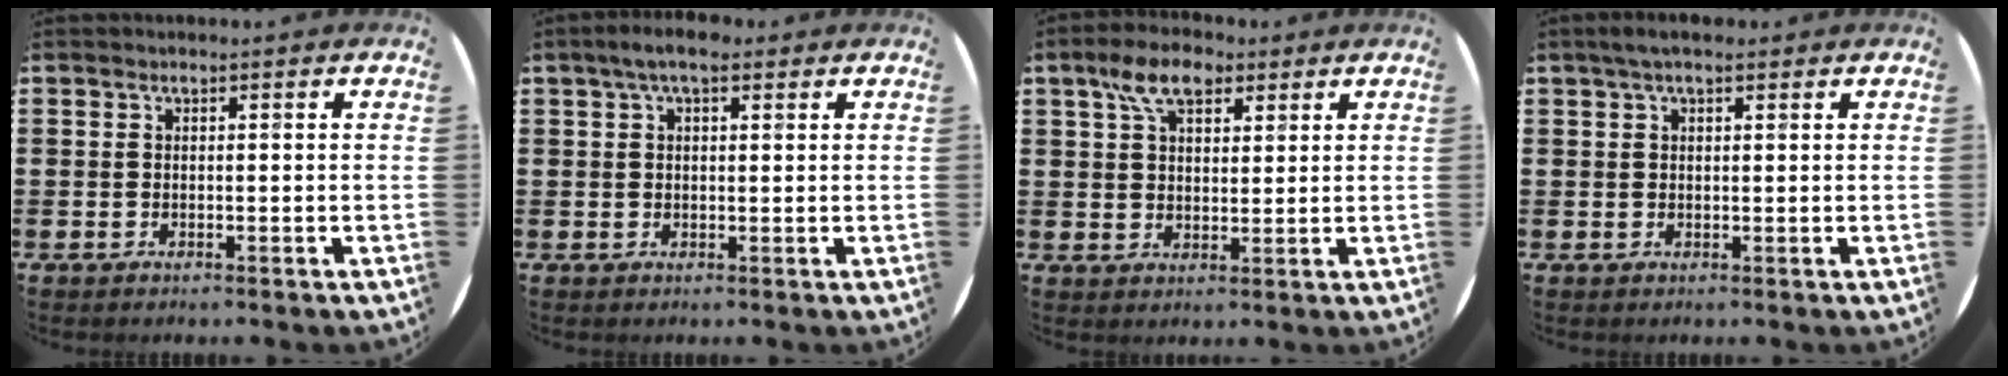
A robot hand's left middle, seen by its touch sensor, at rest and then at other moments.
{"total": 3.5, "force": [2.3, 1.2, 2.3], "torque": [-0.041, 0.006, 0.040]}
{"total": 6.7, "force": [4.3, 3.7, 3.6], "torque": [-0.061, 0.002, 0.074]}
{"total": 2.0, "force": [1.4, 0.6, 1.3], "torque": [-0.028, 0.006, 0.025]}